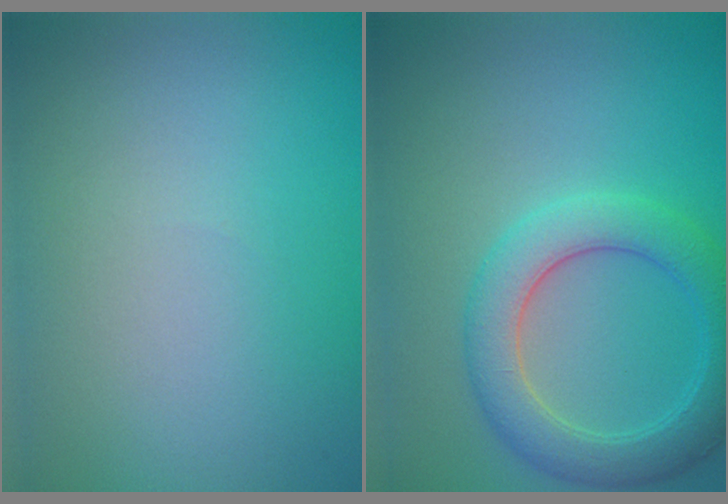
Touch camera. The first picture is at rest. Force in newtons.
{"total": 4.9, "press": 4.9, "slide": 0.2}